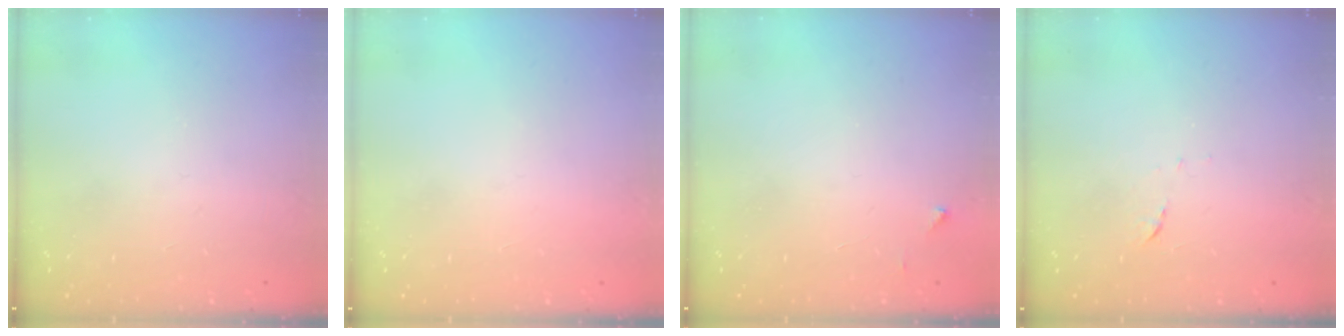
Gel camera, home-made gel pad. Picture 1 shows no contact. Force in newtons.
{"total": 1.5, "press": 1.5, "slide": 0.1}
{"total": 2.0, "press": 2.0, "slide": 0.2}
{"total": 5.5, "press": 5.4, "slide": 0.4}